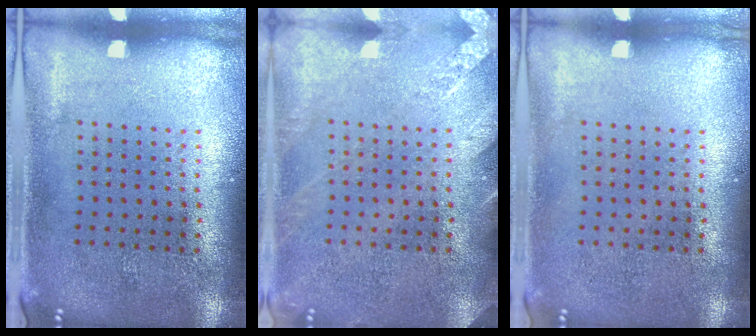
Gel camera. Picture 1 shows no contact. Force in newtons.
{"total": 2.1, "press": 2.1, "slide": 0.2}
{"total": 0.0}